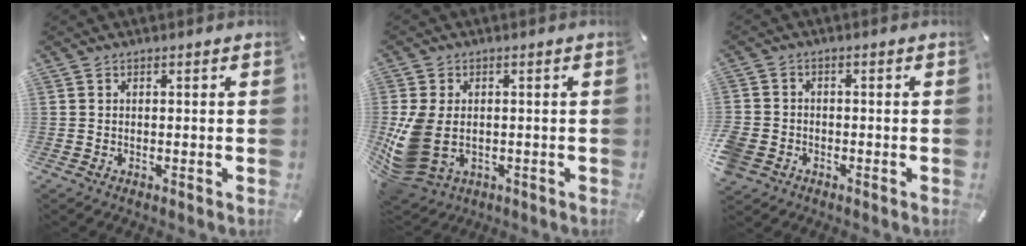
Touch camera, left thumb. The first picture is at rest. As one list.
[{"total": 10.4, "force": [-1.1, 7.4, 7.2], "torque": [-0.167, -0.008, -0.017]}, {"total": 3.9, "force": [-1.7, 3.2, 1.4], "torque": [-0.033, 0.006, -0.035]}]